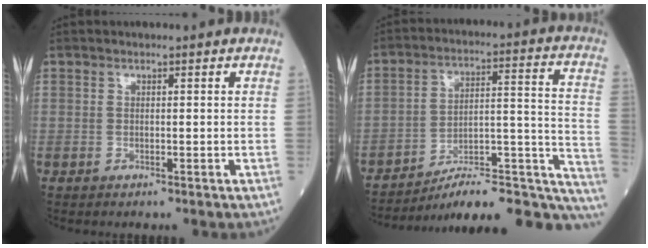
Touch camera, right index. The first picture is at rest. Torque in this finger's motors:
{"motor_torque": [-0.19, -1.94, -0.07, -0.13]}